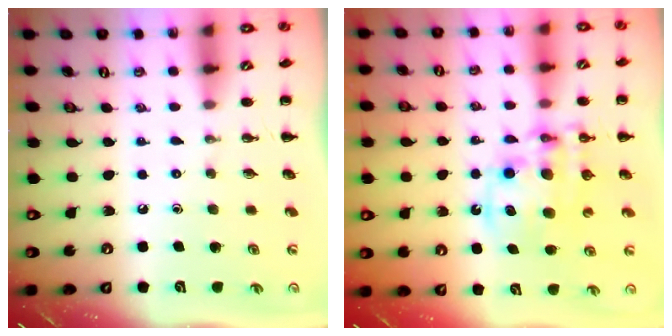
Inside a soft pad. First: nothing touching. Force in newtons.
{"total": 13.1, "press": 12.8, "slide": 2.8}